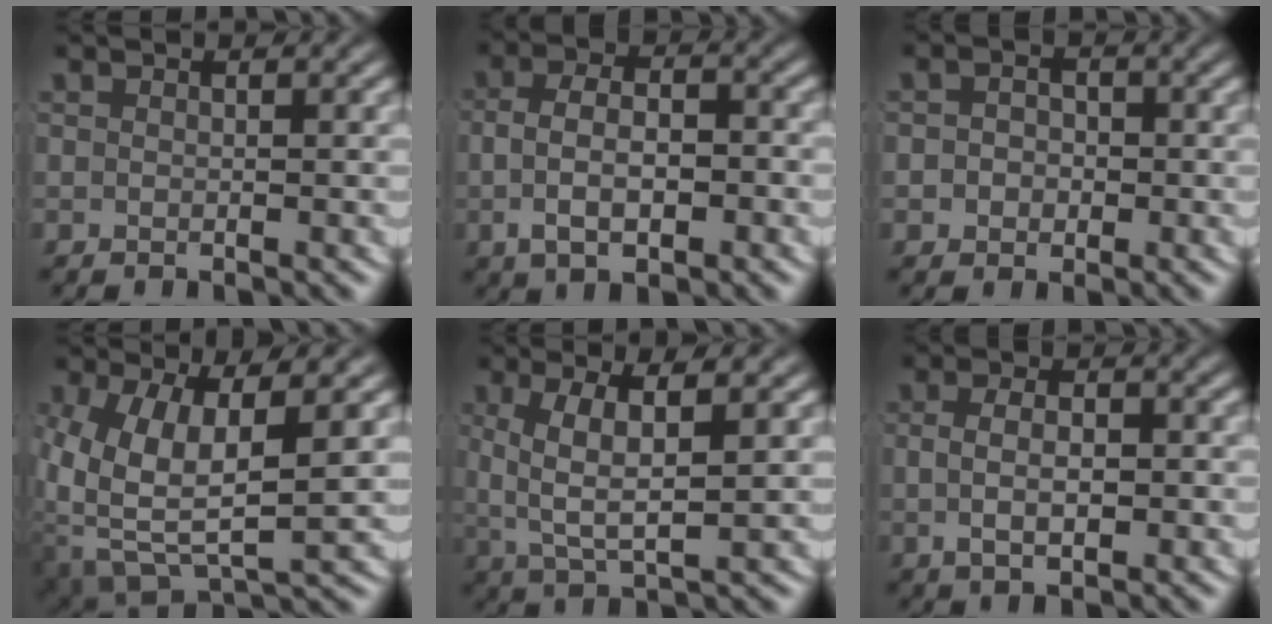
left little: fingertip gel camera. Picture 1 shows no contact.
{"total": 4.8, "force": [-1.2, 2.6, 3.9], "torque": [-0.061, 0.000, -0.017]}
{"total": 2.1, "force": [-0.7, 1.9, 0.7], "torque": [-0.007, -0.004, -0.013]}
{"total": 9.9, "force": [-1.2, 6.5, 7.4], "torque": [-0.155, -0.046, 0.008]}
{"total": 4.1, "force": [0.5, 1.3, 3.8], "torque": [-0.083, -0.008, 0.020]}
{"total": 3.3, "force": [-0.4, 1.6, 2.9], "torque": [-0.041, -0.002, 0.000]}